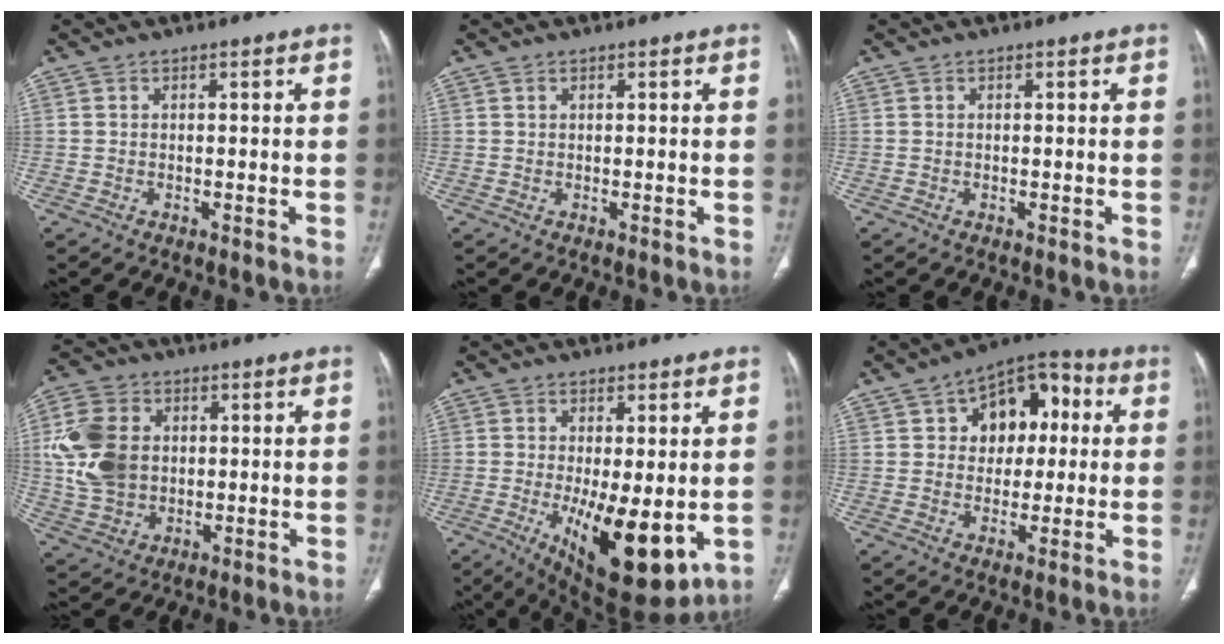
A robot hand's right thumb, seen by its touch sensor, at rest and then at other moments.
{"total": 0.0}
{"total": 0.0}
{"total": 13.2, "force": [1.7, 10.0, 8.5], "torque": [-0.157, 0.002, 0.036]}
{"total": 13.9, "force": [-3.2, 5.2, 12.5], "torque": [-0.183, -0.028, -0.029]}
{"total": 13.1, "force": [3.0, 9.0, 9.1], "torque": [-0.078, 0.021, 0.037]}